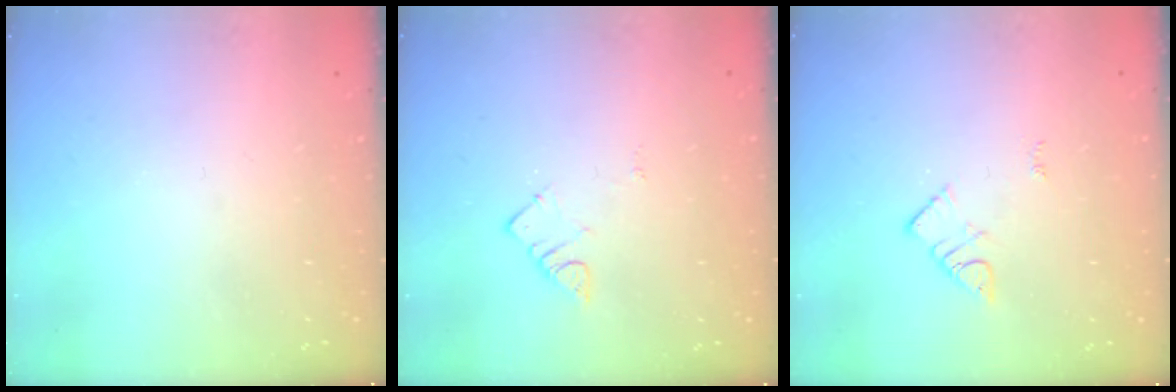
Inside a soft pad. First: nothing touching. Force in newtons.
{"total": 3.5, "press": 3.5, "slide": 0.4}
{"total": 3.0, "press": 3.0, "slide": 0.2}